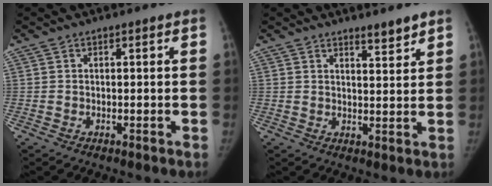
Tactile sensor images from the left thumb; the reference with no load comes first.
{"total": 3.3, "force": [2.9, 0.6, 1.5], "torque": [-0.015, -0.026, 0.044]}